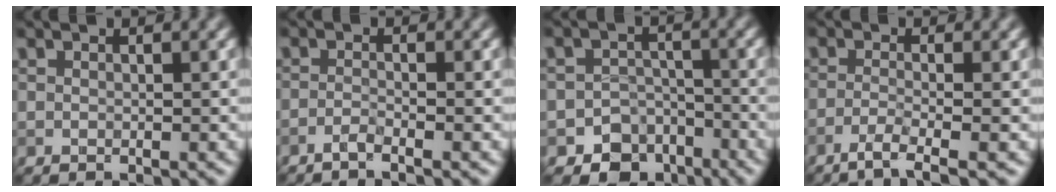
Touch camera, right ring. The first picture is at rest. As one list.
[{"total": 1.3, "force": [-1.0, 0.1, 0.9], "torque": [-0.014, 0.001, -0.028]}, {"total": 5.9, "force": [-3.8, 4.4, 1.2], "torque": [0.019, 0.000, -0.062]}, {"total": 2.8, "force": [-1.7, 0.3, 2.2], "torque": [-0.037, 0.001, -0.049]}]